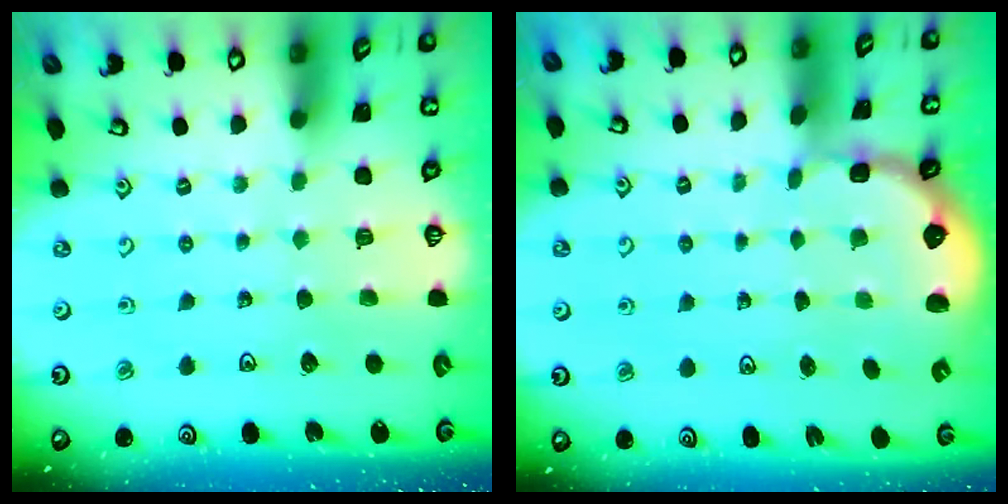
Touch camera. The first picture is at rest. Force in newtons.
{"total": 2.6, "press": 2.1, "slide": 1.6}